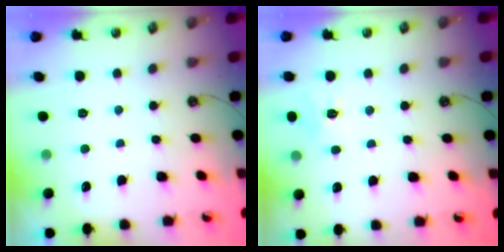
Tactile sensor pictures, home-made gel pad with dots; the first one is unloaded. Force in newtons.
{"total": 7.5, "press": 7.5, "slide": 0.7}